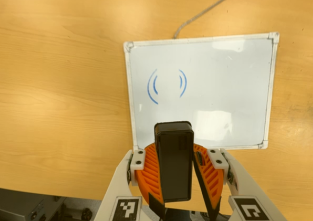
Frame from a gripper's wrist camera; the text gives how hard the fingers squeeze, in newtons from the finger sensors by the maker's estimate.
{"total": 7.6, "left": 8.3, "right": 6.9}